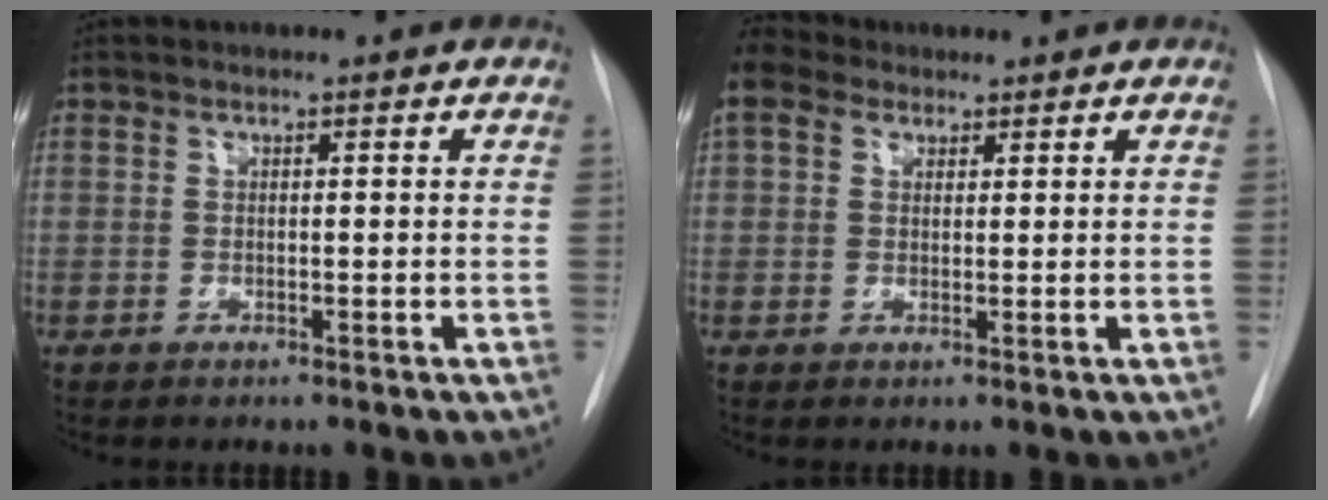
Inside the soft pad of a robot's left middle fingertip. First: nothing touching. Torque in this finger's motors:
{"motor_torque": [0.35, -0.36, 1.05, 0.21]}